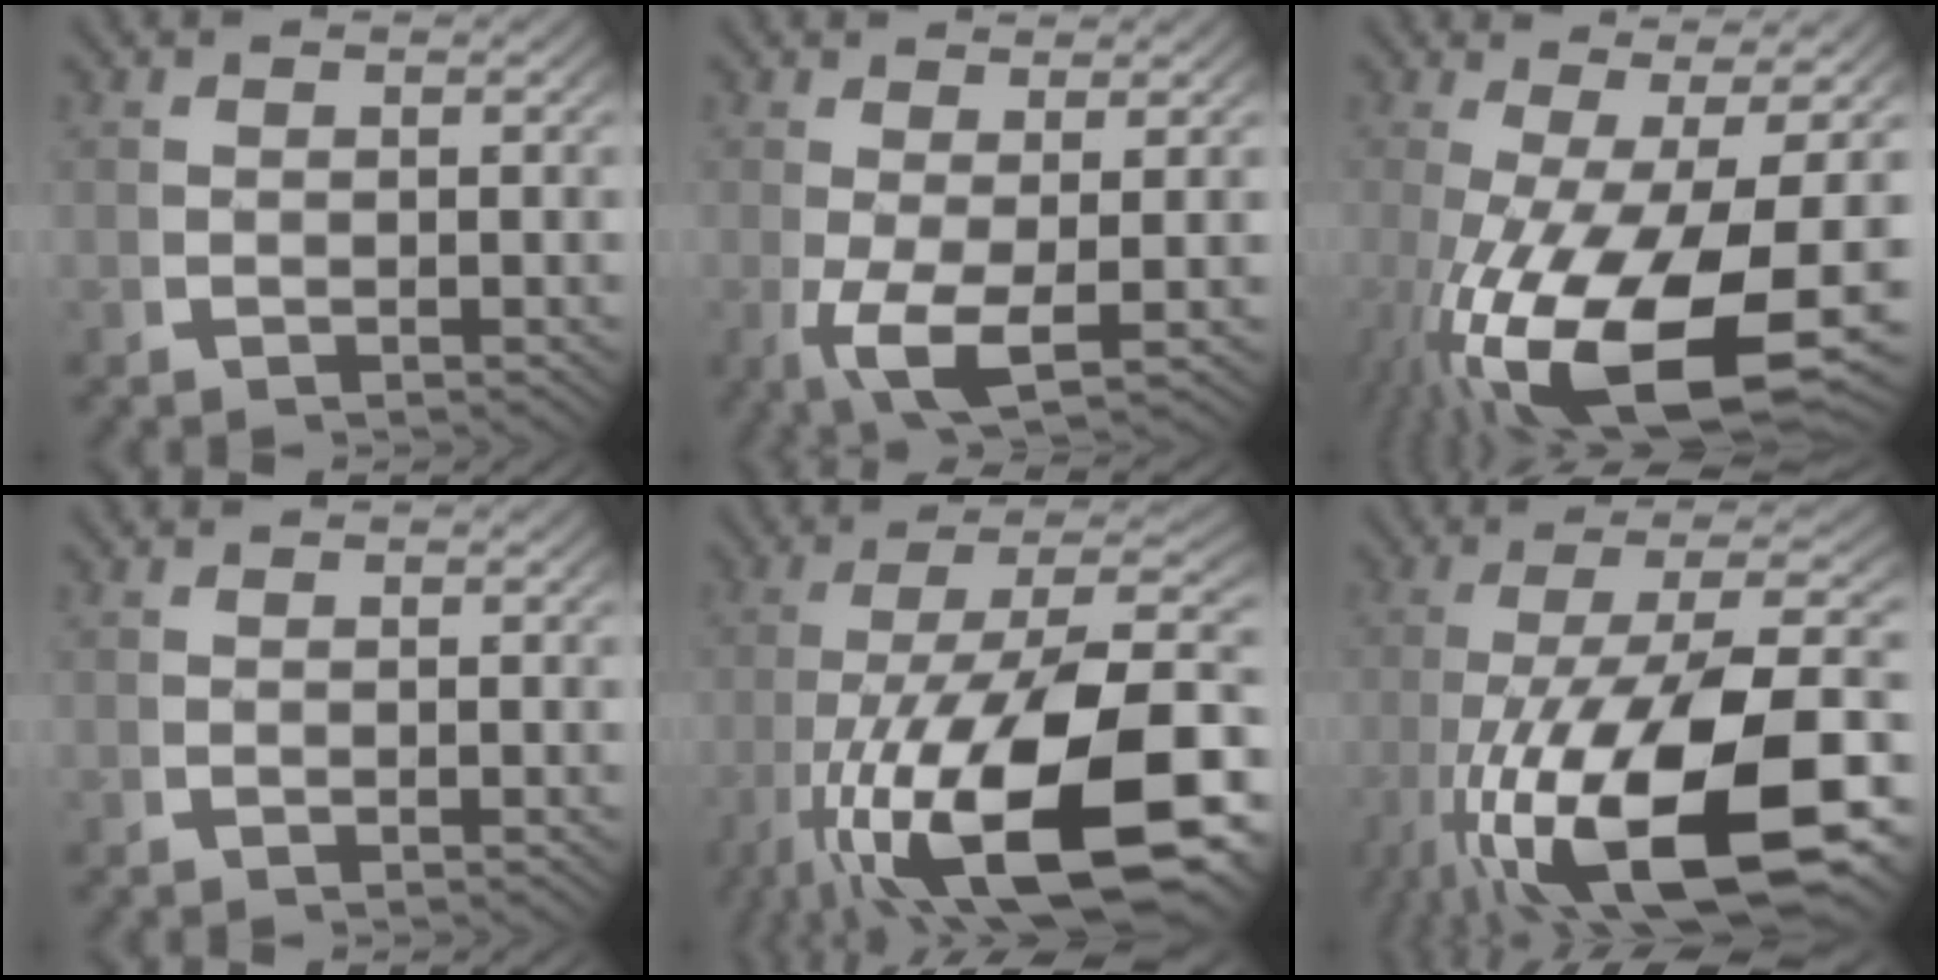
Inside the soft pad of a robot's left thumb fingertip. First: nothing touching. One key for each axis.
{"total": 5.3, "fx": -1.1, "fy": 2.1, "fz": 4.8, "tx": -0.103, "ty": -0.023, "tz": -0.001}
{"total": 17.4, "fx": -3.6, "fy": 8.9, "fz": 14.5, "tx": -0.280, "ty": -0.050, "tz": -0.014}
{"total": 0.0}
{"total": 18.8, "fx": -4.6, "fy": 8.8, "fz": 16.0, "tx": -0.290, "ty": -0.060, "tz": -0.024}
{"total": 17.0, "fx": -4.5, "fy": 8.1, "fz": 14.3, "tx": -0.286, "ty": -0.053, "tz": -0.024}